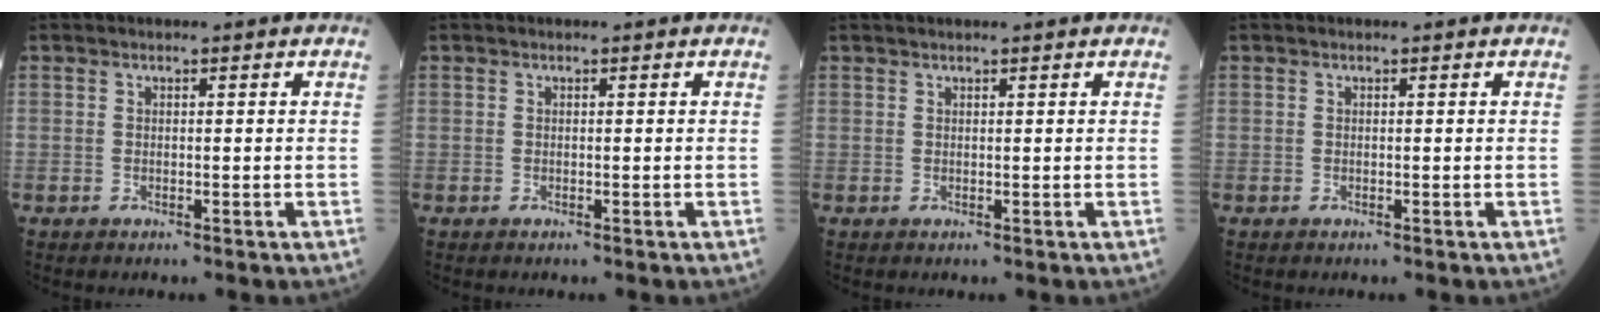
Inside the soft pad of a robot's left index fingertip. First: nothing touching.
{"total": 0.0}
{"total": 3.1, "force": [2.8, 0.1, 1.4], "torque": [-0.009, 0.027, 0.039]}
{"total": 0.0}